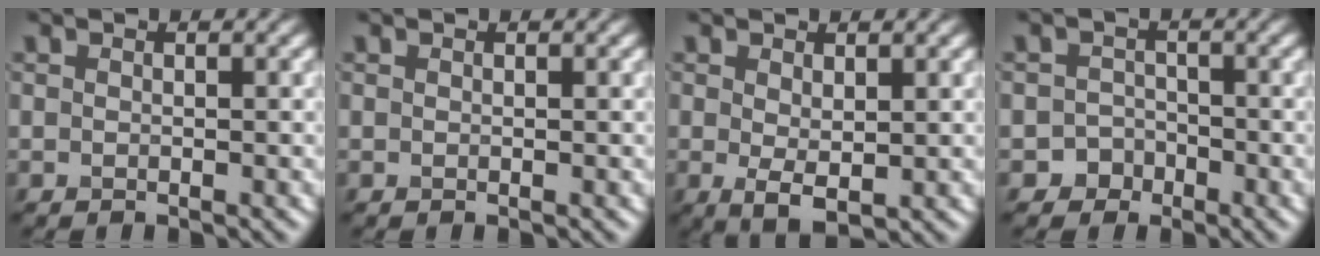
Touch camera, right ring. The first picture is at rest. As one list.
[{"total": 0.0}, {"total": 2.2, "force": [0.4, 1.0, 1.9], "torque": [-0.038, -0.005, 0.009]}, {"total": 2.1, "force": [-1.2, 1.7, 0.0], "torque": [0.019, 0.009, -0.025]}]